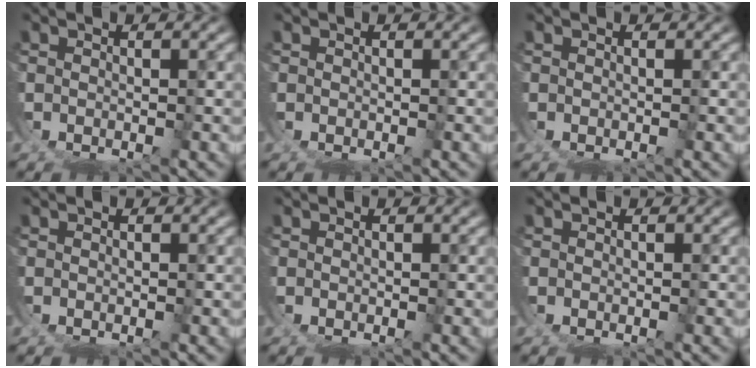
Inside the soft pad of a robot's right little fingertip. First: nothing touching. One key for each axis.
{"total": 0.0}
{"total": 0.0}
{"total": 0.0}
{"total": 0.0}
{"total": 0.0}